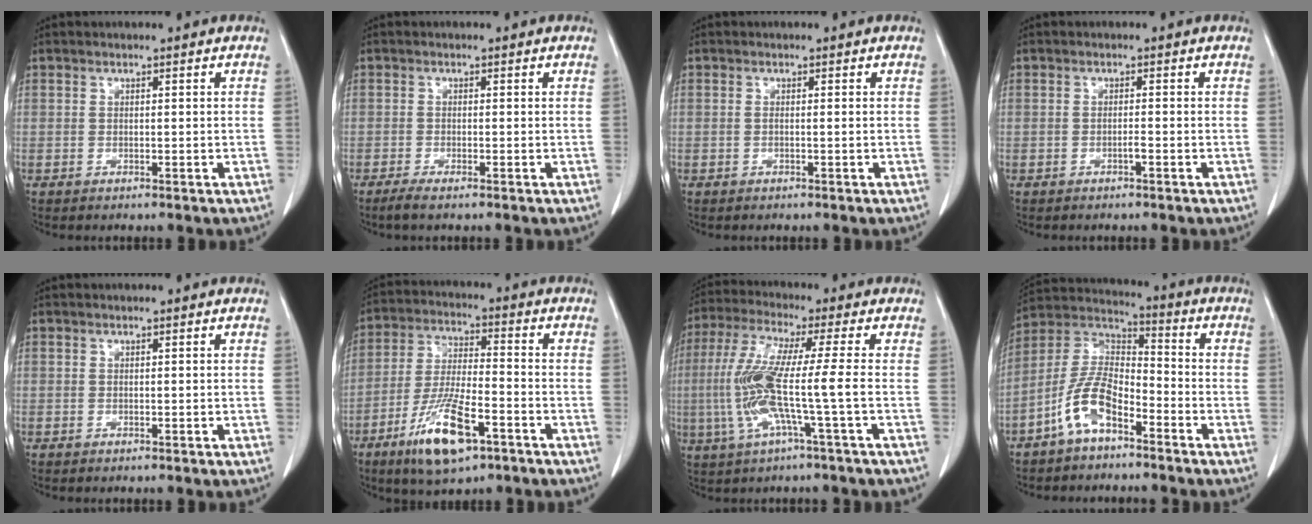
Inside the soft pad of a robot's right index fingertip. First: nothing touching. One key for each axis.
{"total": 1.9, "fx": -1.4, "fy": -0.1, "fz": 1.3, "tx": -0.027, "ty": -0.005, "tz": -0.027}
{"total": 0.5, "fx": 0.0, "fy": 0.0, "fz": 0.5, "tx": -0.013, "ty": -0.001, "tz": 0.000}
{"total": 0.8, "fx": -0.4, "fy": 0.0, "fz": 0.6, "tx": -0.013, "ty": 0.001, "tz": -0.007}
{"total": 0.0}
{"total": 12.4, "fx": -6.7, "fy": 3.0, "fz": 10.0, "tx": -0.201, "ty": -0.018, "tz": -0.116}
{"total": 11.5, "fx": -1.9, "fy": -0.5, "fz": 11.3, "tx": -0.243, "ty": -0.002, "tz": -0.043}
{"total": 9.8, "fx": -5.6, "fy": 4.1, "fz": 7.0, "tx": -0.158, "ty": 0.017, "tz": -0.111}